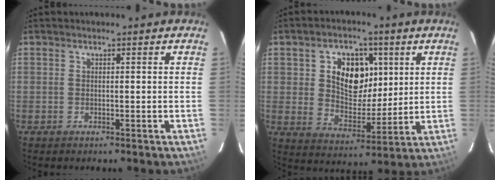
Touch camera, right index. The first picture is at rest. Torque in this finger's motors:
{"motor_torque": [1.08, 0.55, 0.33, 0.08]}